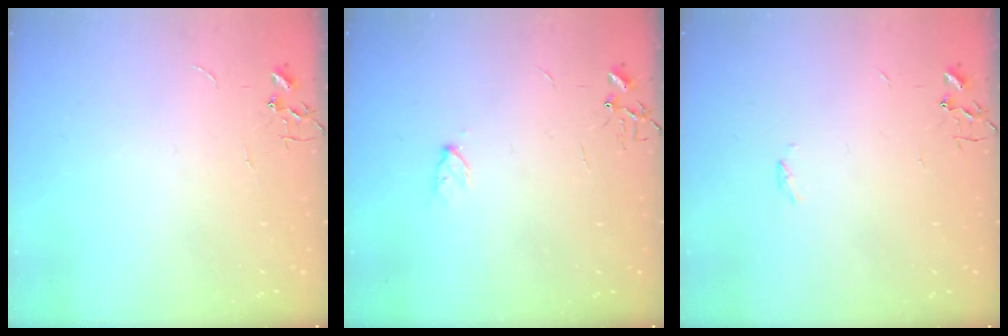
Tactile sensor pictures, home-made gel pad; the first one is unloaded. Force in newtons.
{"total": 4.1, "press": 4.1, "slide": 0.6}
{"total": 1.7, "press": 1.6, "slide": 0.4}